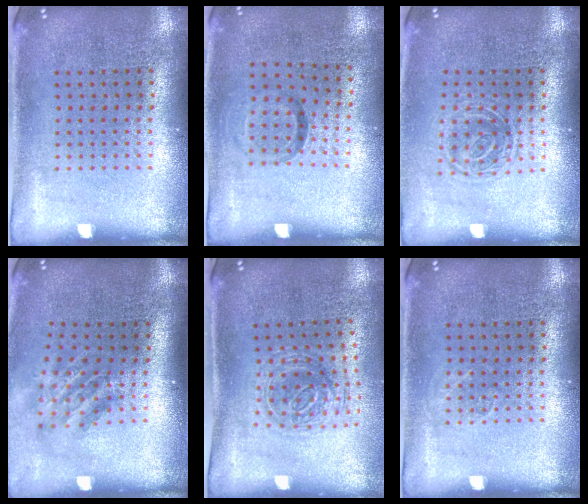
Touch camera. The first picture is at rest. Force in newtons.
{"total": 0.9, "press": 0.6, "slide": 0.8}
{"total": 1.2, "press": 1.0, "slide": 0.7}
{"total": 1.9, "press": 1.3, "slide": 1.3}
{"total": 1.1, "press": 1.0, "slide": 0.3}
{"total": 0.8, "press": 0.8, "slide": 0.0}